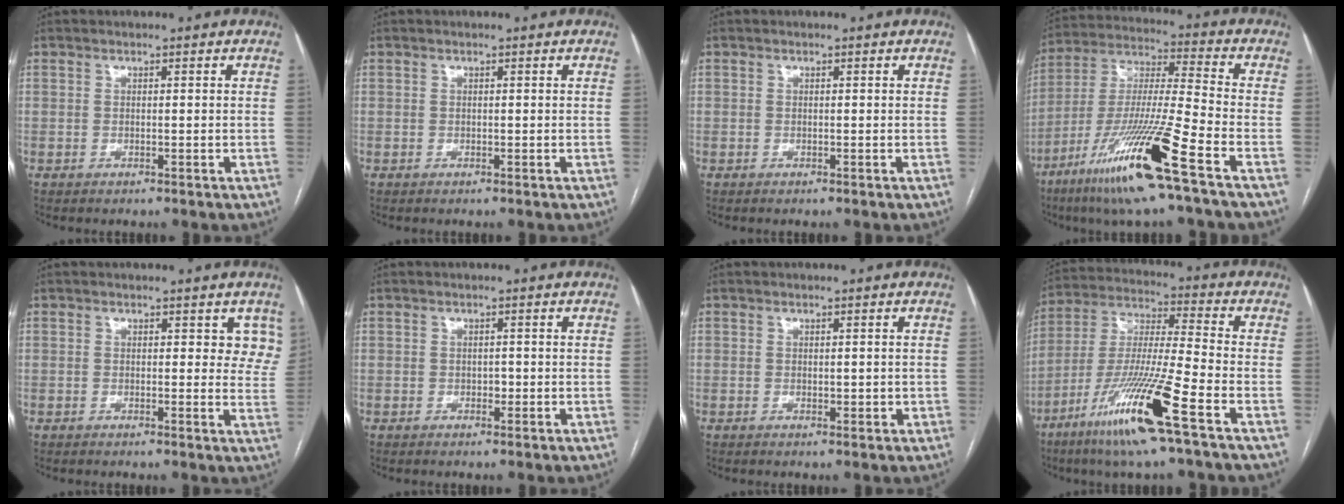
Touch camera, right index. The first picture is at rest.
{"total": 0.0}
{"total": 0.0}
{"total": 18.4, "force": [-10.0, -0.7, 15.4], "torque": [-0.333, -0.044, -0.189]}
{"total": 4.4, "force": [2.7, 2.6, 2.3], "torque": [-0.007, -0.005, 0.018]}
{"total": 0.9, "force": [-0.2, 0.7, 0.6], "torque": [-0.007, 0.003, -0.004]}
{"total": 1.3, "force": [0.0, 0.9, 1.0], "torque": [-0.010, 0.003, 0.007]}
{"total": 16.7, "force": [-8.6, -0.4, 14.2], "torque": [-0.300, -0.035, -0.164]}